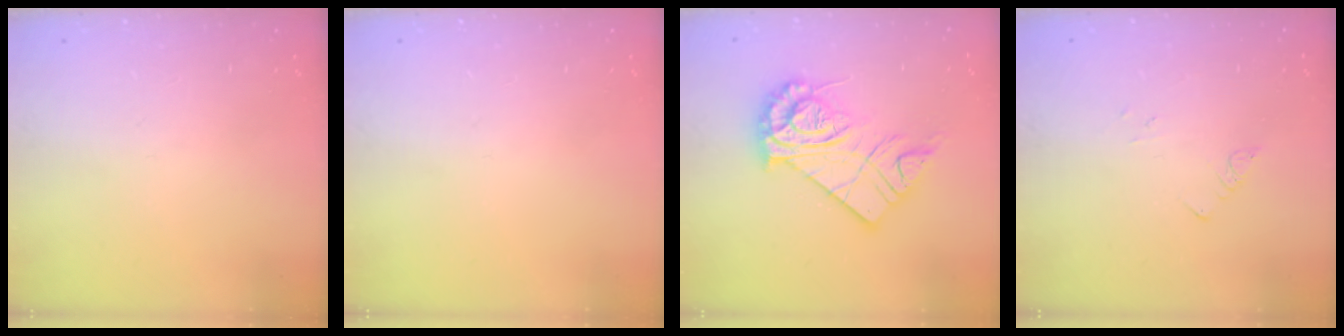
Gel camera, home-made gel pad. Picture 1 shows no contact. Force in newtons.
{"total": 0.0}
{"total": 15.9, "press": 15.9, "slide": 1.3}
{"total": 1.8, "press": 1.8, "slide": 0.2}